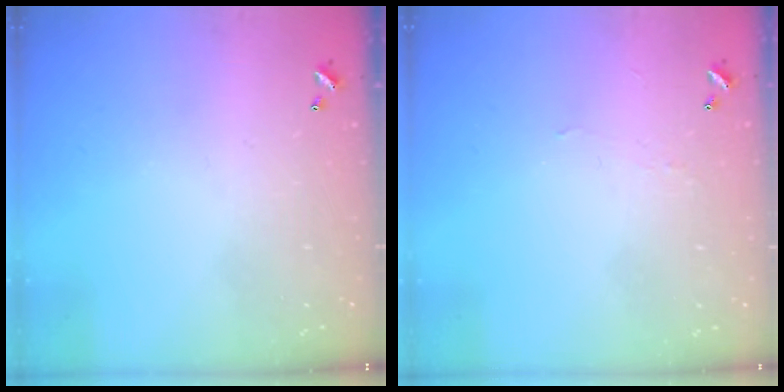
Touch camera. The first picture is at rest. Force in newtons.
{"total": 1.2, "press": 1.1, "slide": 0.3}